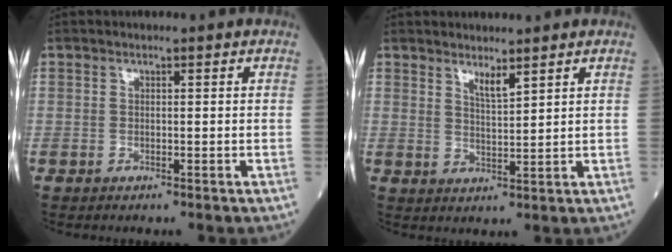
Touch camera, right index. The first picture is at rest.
{"total": 2.5, "force": [2.1, 0.1, 1.5], "torque": [-0.032, -0.012, 0.041]}